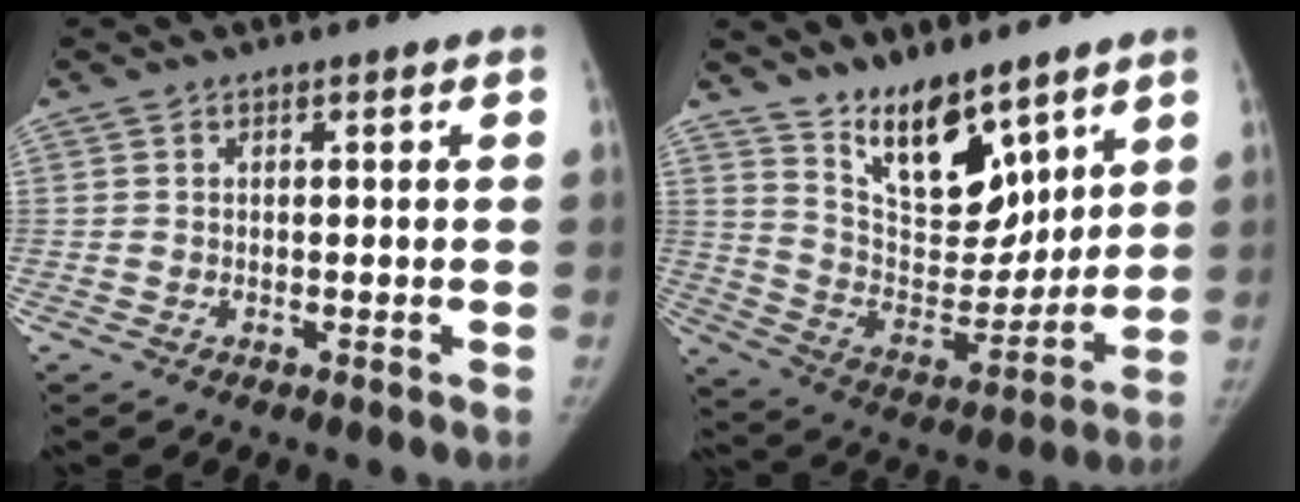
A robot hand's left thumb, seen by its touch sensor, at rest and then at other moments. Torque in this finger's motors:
{"motor_torque": [0.39, -0.19, 0.88, -0.71, 0.06]}